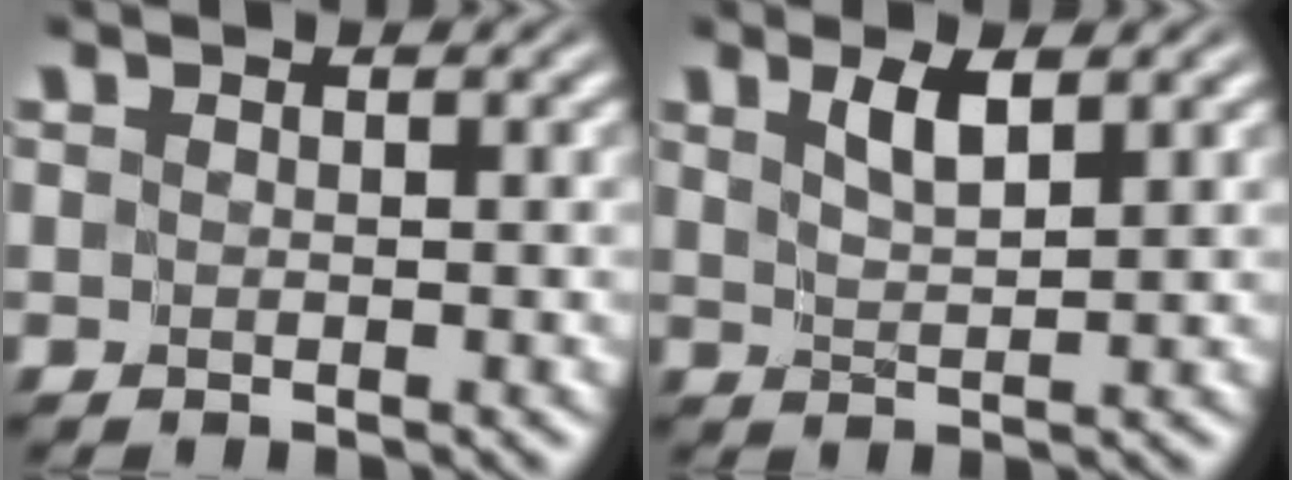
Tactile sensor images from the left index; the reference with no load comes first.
{"total": 2.3, "force": [1.5, 0.3, 1.6], "torque": [-0.031, 0.000, 0.031]}